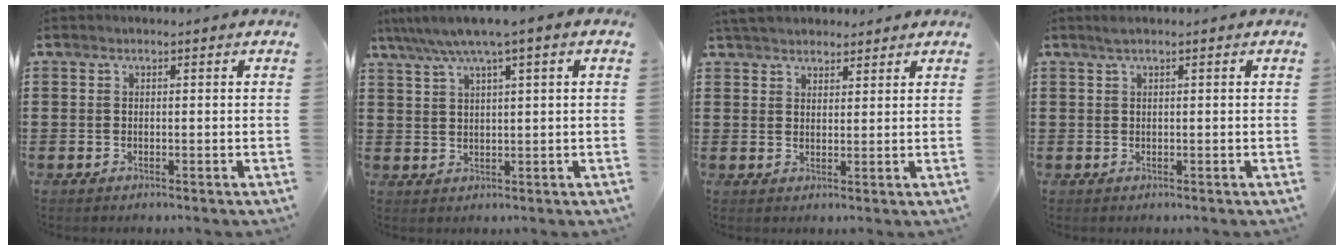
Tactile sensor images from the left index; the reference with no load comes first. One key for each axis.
{"total": 4.6, "fx": 2.7, "fy": -0.1, "fz": 3.8, "tx": -0.080, "ty": -0.003, "tz": 0.044}
{"total": 3.5, "fx": 3.3, "fy": 0.9, "fz": 0.5, "tx": -0.019, "ty": -0.001, "tz": 0.064}
{"total": 1.1, "fx": 0.6, "fy": 0.0, "fz": 1.0, "tx": -0.019, "ty": 0.001, "tz": 0.011}